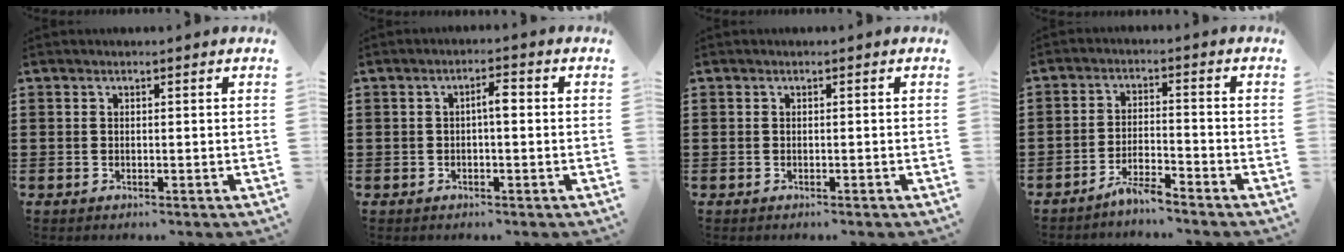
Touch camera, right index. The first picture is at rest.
{"total": 2.5, "force": [-0.1, 0.7, 2.4], "torque": [-0.046, 0.005, -0.004]}
{"total": 0.0}
{"total": 3.5, "force": [-3.3, 0.0, 1.2], "torque": [-0.029, 0.005, -0.068]}